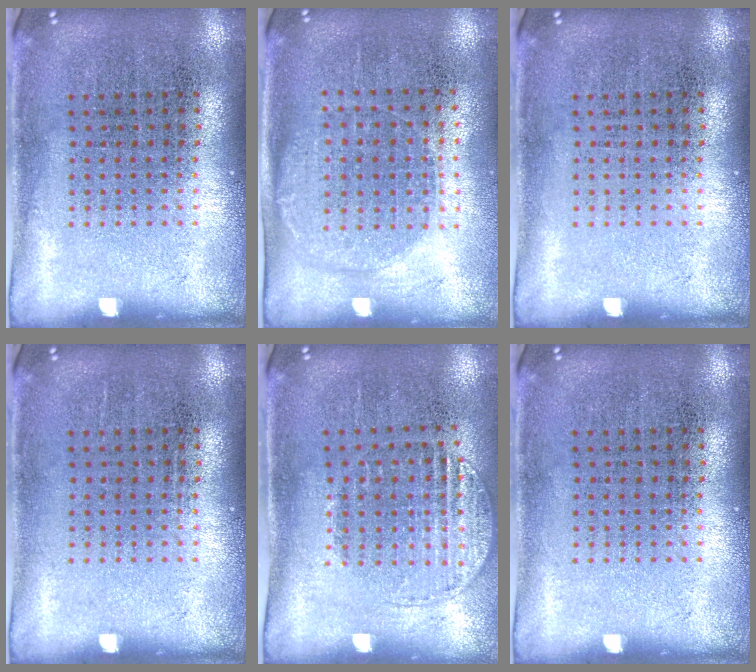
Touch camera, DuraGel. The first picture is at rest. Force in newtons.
{"total": 1.3, "press": 1.1, "slide": 0.6}
{"total": 0.0}
{"total": 0.0}
{"total": 1.3, "press": 1.1, "slide": 0.7}
{"total": 0.0}